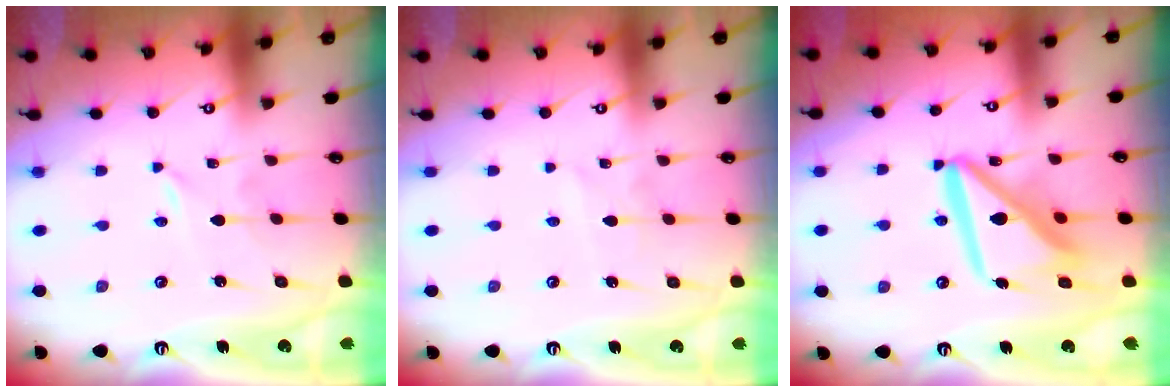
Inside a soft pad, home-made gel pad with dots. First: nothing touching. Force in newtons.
{"total": 1.6, "press": 1.6, "slide": 0.1}
{"total": 15.1, "press": 15.0, "slide": 1.8}